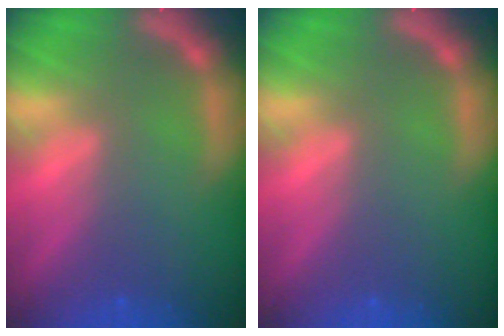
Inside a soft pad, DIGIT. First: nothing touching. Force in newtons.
{"total": 0.0}